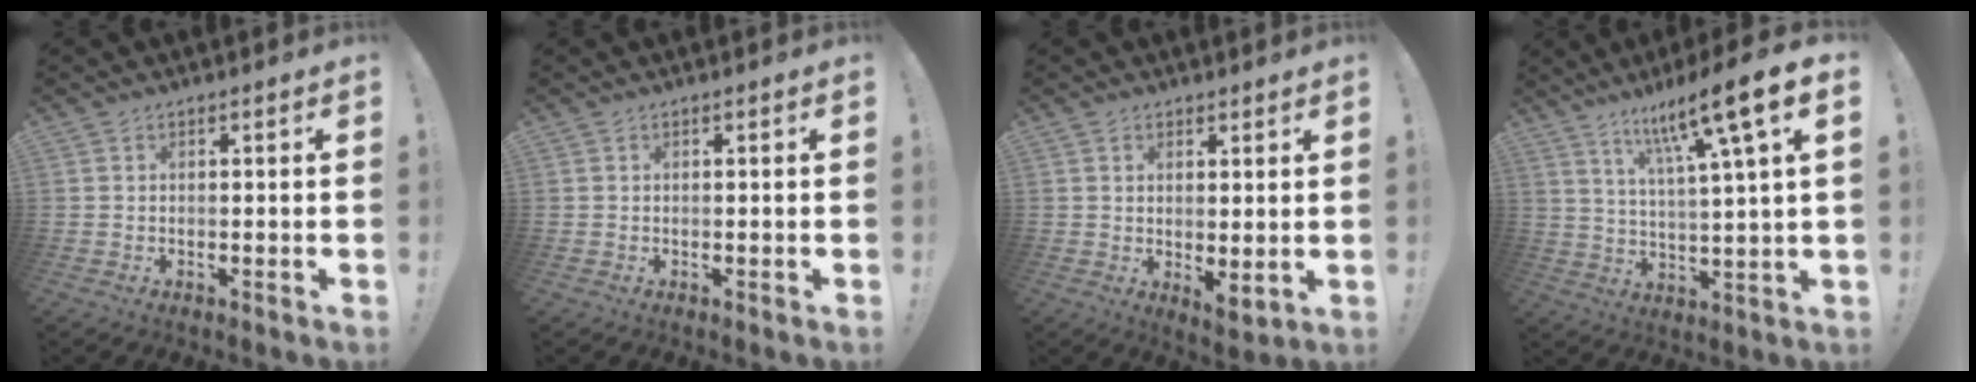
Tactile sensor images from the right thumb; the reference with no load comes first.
{"total": 0.0}
{"total": 3.5, "force": [1.1, 1.4, 3.1], "torque": [-0.038, -0.020, 0.023]}
{"total": 13.6, "force": [7.5, 0.5, 11.3], "torque": [-0.194, -0.041, 0.106]}